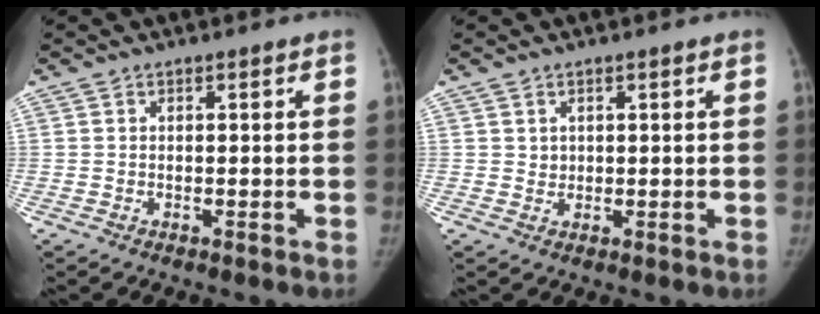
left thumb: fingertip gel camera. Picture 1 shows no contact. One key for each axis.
{"total": 1.2, "fx": 0.8, "fy": 0.9, "fz": 0.4, "tx": 0.005, "ty": -0.005, "tz": 0.013}